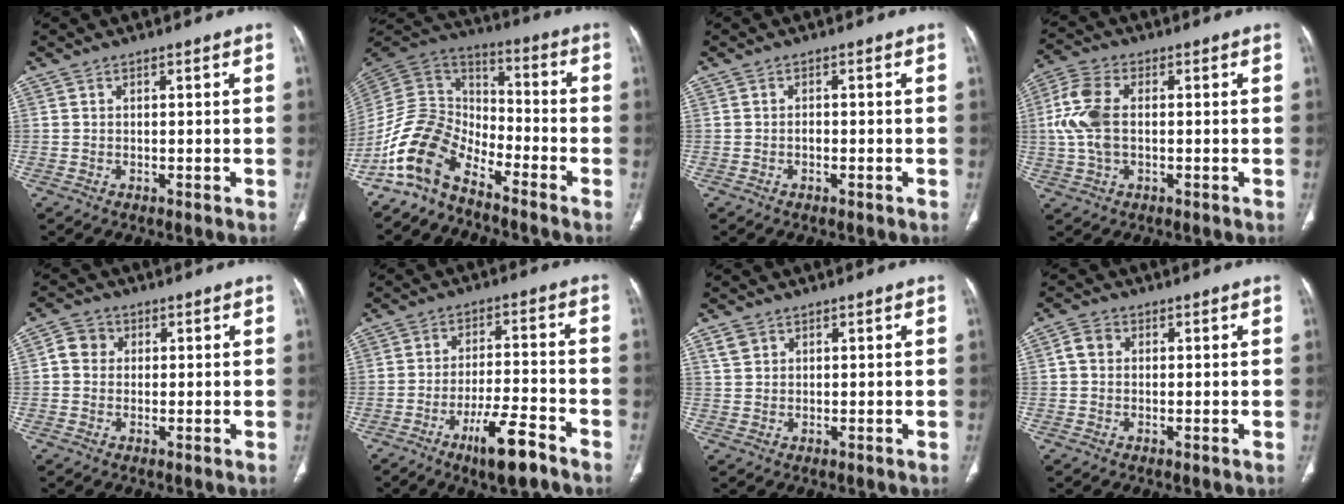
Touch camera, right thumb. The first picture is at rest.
{"total": 12.7, "force": [-9.1, 6.5, 6.0], "torque": [-0.113, 0.089, -0.191]}
{"total": 1.0, "force": [-0.4, 0.5, 0.8], "torque": [-0.014, 0.002, -0.007]}
{"total": 9.1, "force": [0.3, 5.4, 7.4], "torque": [-0.176, 0.015, 0.004]}
{"total": 4.1, "force": [0.7, 3.7, 1.5], "torque": [-0.011, 0.008, 0.007]}
{"total": 9.9, "force": [-6.3, 2.2, 7.3], "torque": [-0.128, 0.032, -0.102]}
{"total": 2.5, "force": [1.4, 1.8, 0.9], "torque": [-0.013, -0.001, 0.032]}
{"total": 2.9, "force": [0.4, 2.4, 1.5], "torque": [-0.026, 0.009, 0.007]}